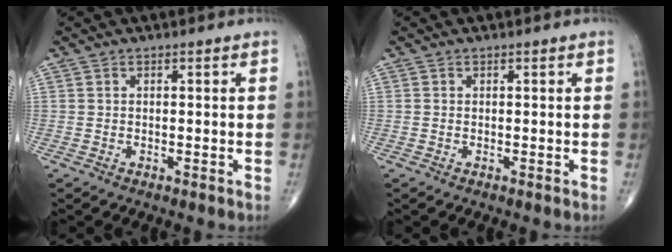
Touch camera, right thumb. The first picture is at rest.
{"total": 0.0}